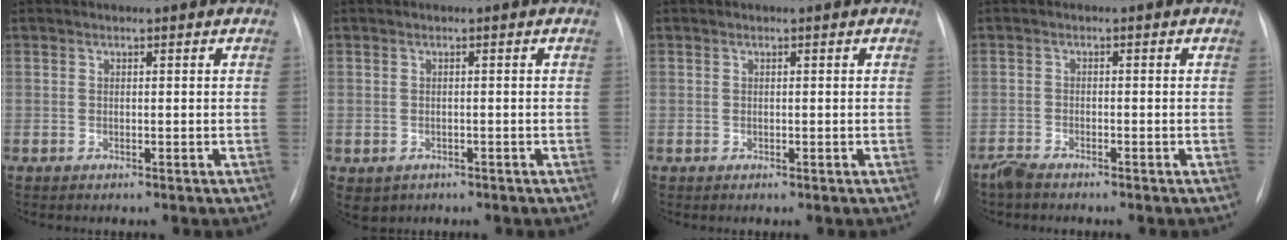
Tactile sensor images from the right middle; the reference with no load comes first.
{"total": 3.0, "force": [-1.6, 2.4, 0.7], "torque": [-0.009, 0.000, -0.016]}
{"total": 0.0}
{"total": 2.2, "force": [-2.1, 0.4, 0.8], "torque": [-0.021, -0.006, -0.039]}